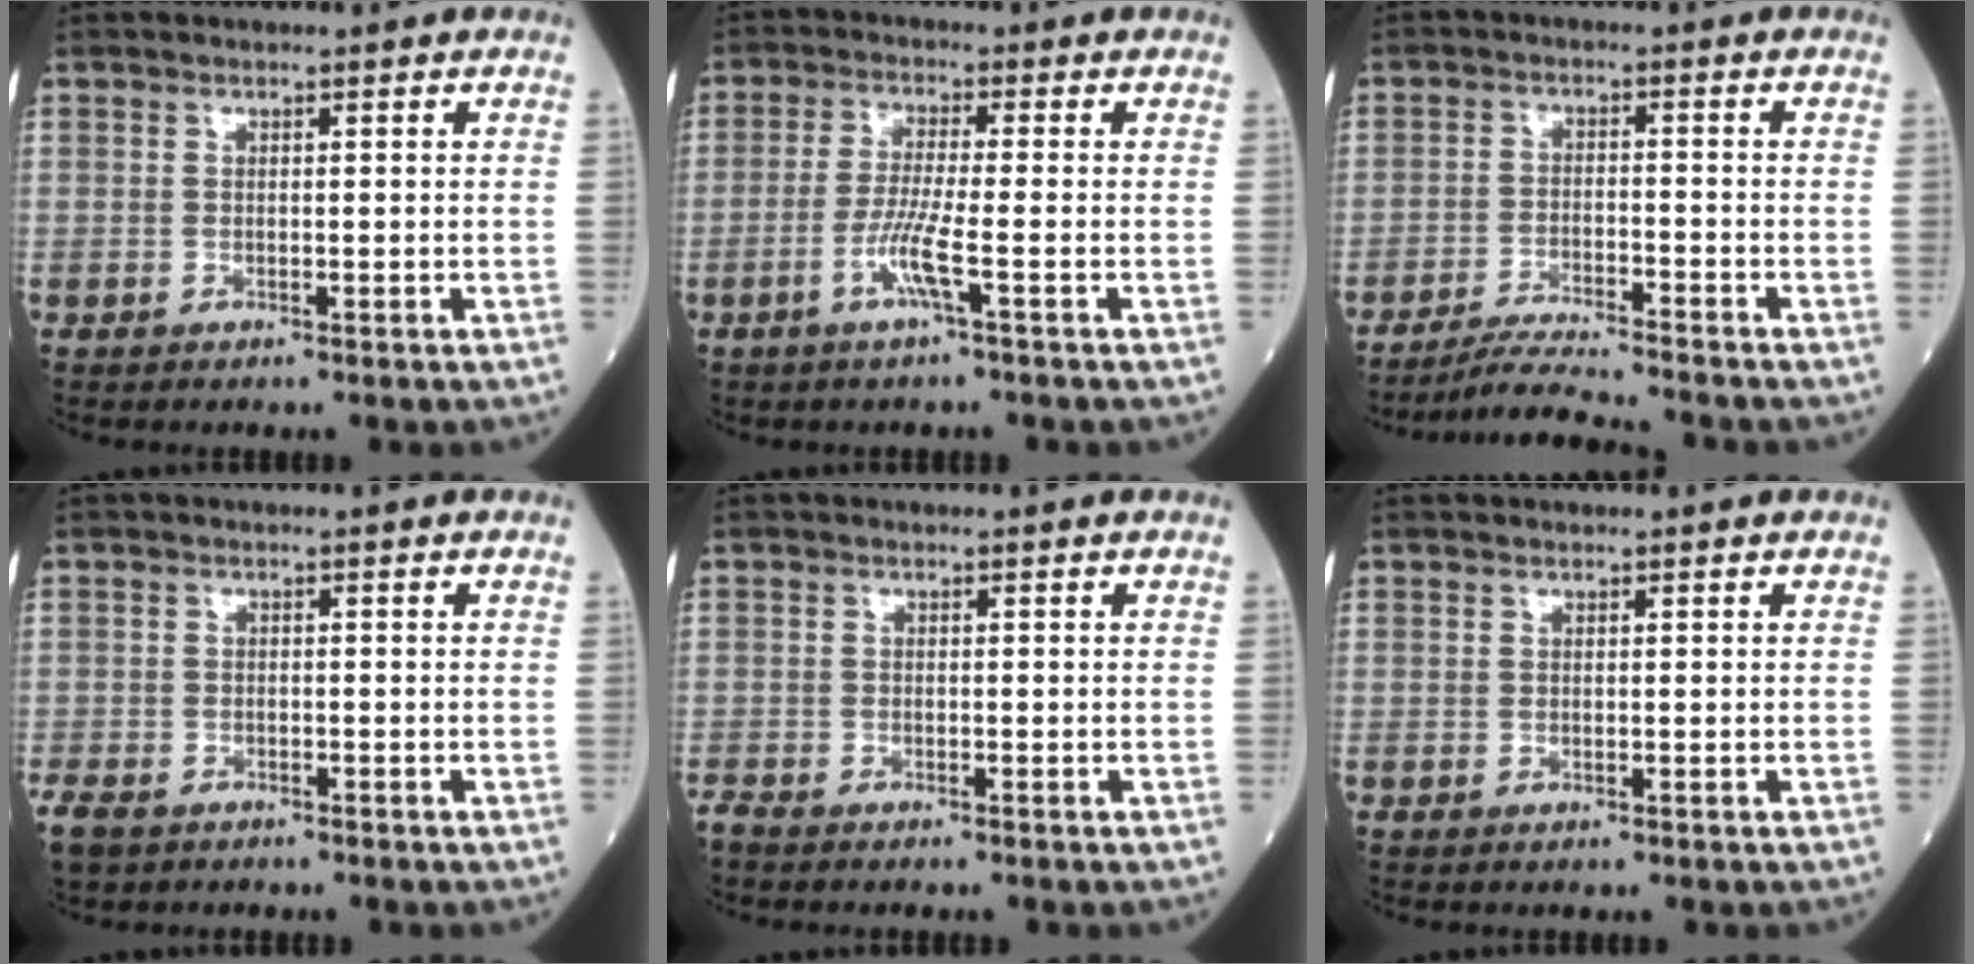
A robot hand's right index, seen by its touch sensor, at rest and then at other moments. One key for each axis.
{"total": 5.2, "fx": -2.1, "fy": -1.0, "fz": 4.6, "tx": -0.097, "ty": -0.010, "tz": -0.046}
{"total": 7.7, "fx": -7.2, "fy": -0.9, "fz": 2.6, "tx": -0.042, "ty": -0.020, "tz": -0.126}
{"total": 4.9, "fx": -3.8, "fy": 2.3, "fz": 1.9, "tx": -0.043, "ty": -0.008, "tz": -0.063}
{"total": 2.3, "fx": -2.2, "fy": 0.3, "fz": 0.8, "tx": -0.022, "ty": -0.007, "tz": -0.037}
{"total": 0.0}